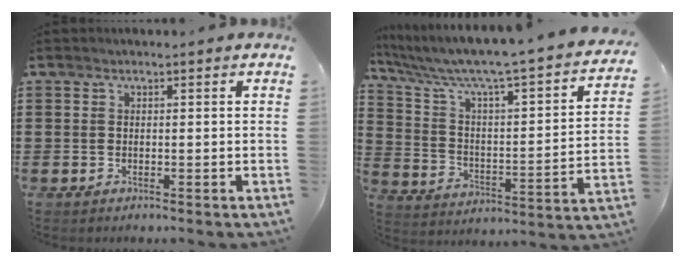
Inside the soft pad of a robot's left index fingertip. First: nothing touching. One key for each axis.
{"total": 6.0, "fx": 4.8, "fy": 0.4, "fz": 3.5, "tx": -0.093, "ty": -0.051, "tz": 0.072}